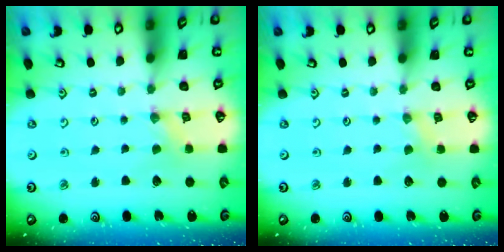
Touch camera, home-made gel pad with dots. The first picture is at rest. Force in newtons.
{"total": 0.5, "press": 0.5, "slide": 0.2}